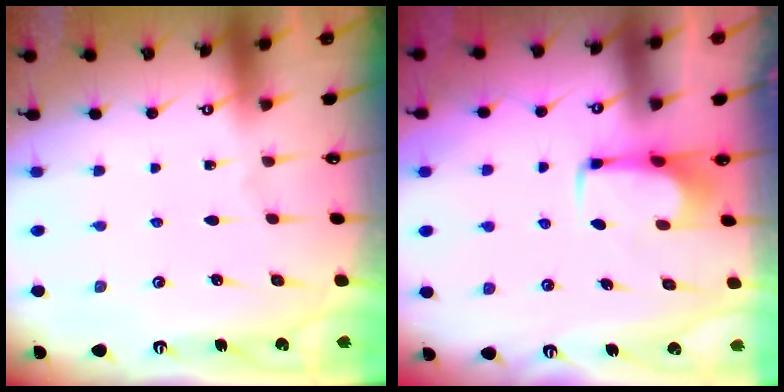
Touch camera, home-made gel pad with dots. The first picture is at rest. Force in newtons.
{"total": 1.5, "press": 1.5, "slide": 0.4}